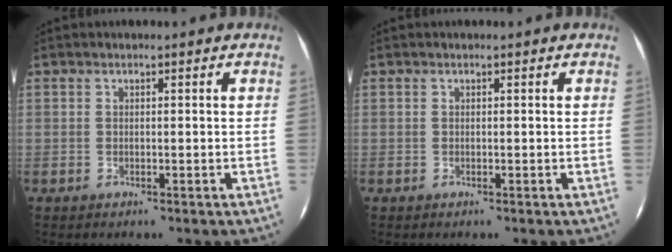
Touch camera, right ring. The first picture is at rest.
{"total": 0.0}